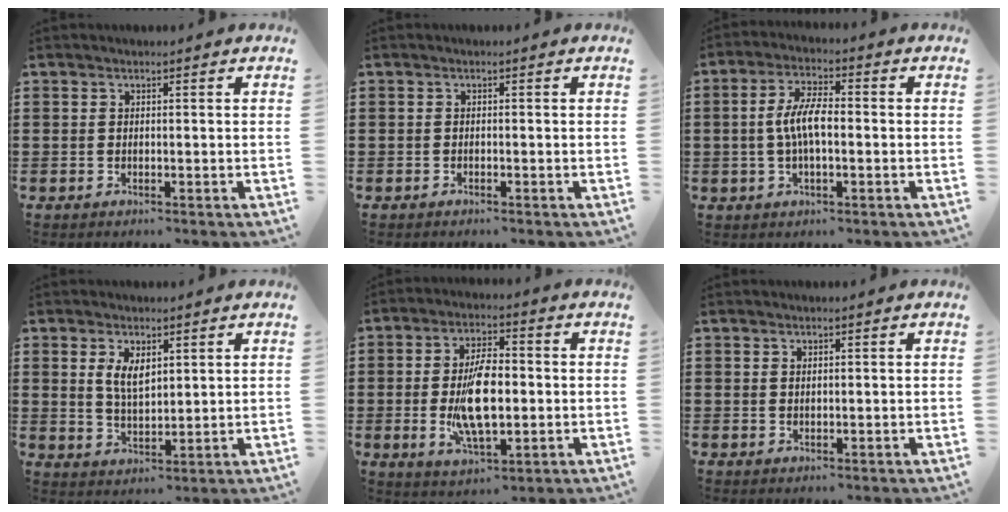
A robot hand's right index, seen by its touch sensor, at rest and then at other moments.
{"total": 0.5, "force": [-0.5, 0.0, 0.1], "torque": [-0.004, -0.002, -0.010]}
{"total": 6.4, "force": [-0.4, 2.3, 6.0], "torque": [-0.128, 0.000, -0.014]}
{"total": 4.3, "force": [1.7, 2.1, 3.3], "torque": [-0.062, 0.002, 0.029]}
{"total": 10.7, "force": [-1.0, 4.6, 9.6], "torque": [-0.190, -0.007, -0.021]}
{"total": 0.5, "force": [0.3, 0.3, 0.3], "torque": [-0.006, 0.002, 0.007]}